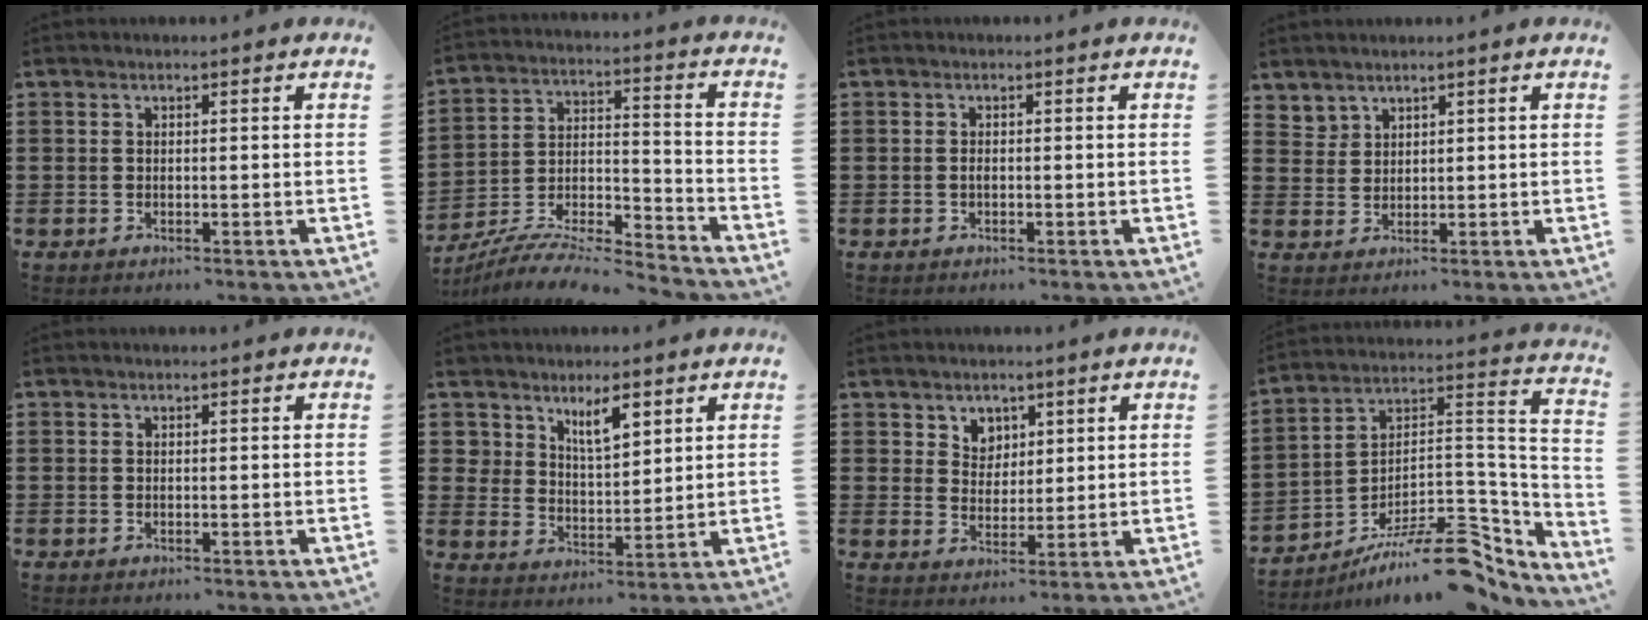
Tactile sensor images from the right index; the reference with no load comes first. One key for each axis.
{"total": 8.3, "fx": -7.7, "fy": 1.0, "fz": 2.9, "tx": -0.051, "ty": 0.006, "tz": -0.153}
{"total": 0.6, "fx": -0.1, "fy": 0.3, "fz": 0.5, "tx": -0.013, "ty": -0.004, "tz": -0.002}
{"total": 2.6, "fx": 2.1, "fy": 1.4, "fz": -0.1, "tx": -0.007, "ty": 0.004, "tz": 0.044}
{"total": 0.0}
{"total": 5.8, "fx": 4.2, "fy": 2.8, "fz": 2.8, "tx": -0.055, "ty": -0.001, "tz": 0.074}
{"total": 4.1, "fx": 2.6, "fy": 3.1, "fz": 0.1, "tx": -0.020, "ty": 0.009, "tz": 0.048}
{"total": 12.7, "fx": -8.9, "fy": 4.2, "fz": 8.0, "tx": -0.106, "ty": 0.034, "tz": -0.155}